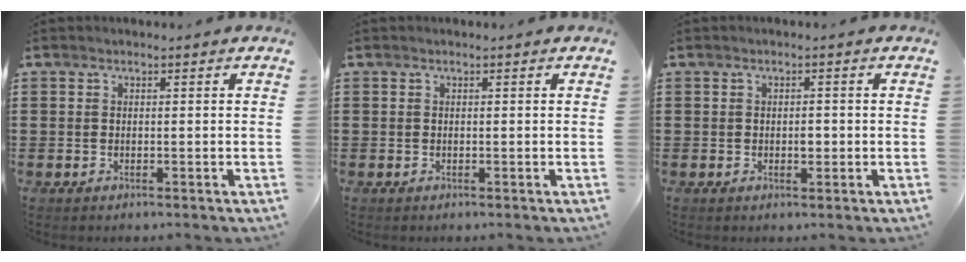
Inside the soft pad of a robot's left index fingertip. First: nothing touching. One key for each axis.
{"total": 0.0}
{"total": 1.5, "fx": -0.1, "fy": 0.7, "fz": 1.3, "tx": -0.025, "ty": 0.002, "tz": -0.003}